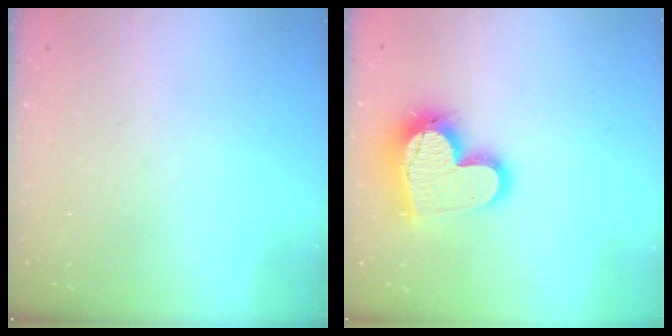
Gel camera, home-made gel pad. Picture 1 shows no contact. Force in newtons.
{"total": 17.1, "press": 17.0, "slide": 1.5}